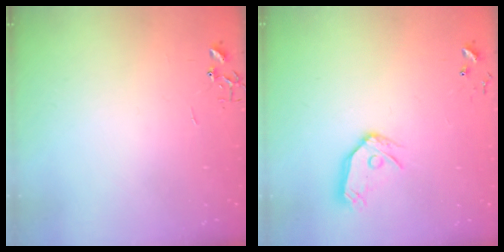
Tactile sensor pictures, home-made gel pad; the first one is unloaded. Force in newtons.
{"total": 11.3, "press": 11.2, "slide": 1.4}